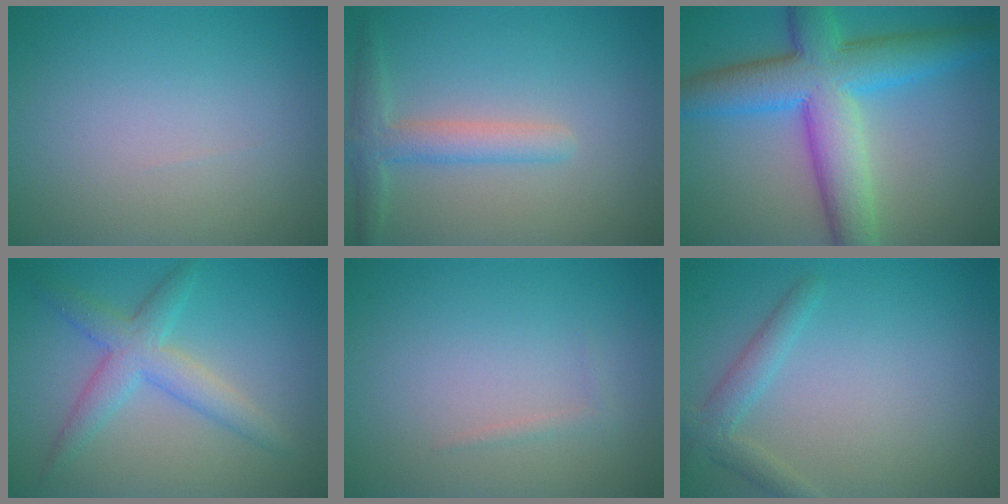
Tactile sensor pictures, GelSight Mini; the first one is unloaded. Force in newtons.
{"total": 3.1, "press": 3.0, "slide": 0.3}
{"total": 9.6, "press": 9.6, "slide": 0.3}
{"total": 3.9, "press": 3.9, "slide": 0.0}
{"total": 0.6, "press": 0.6, "slide": 0.0}
{"total": 2.3, "press": 2.3, "slide": 0.1}